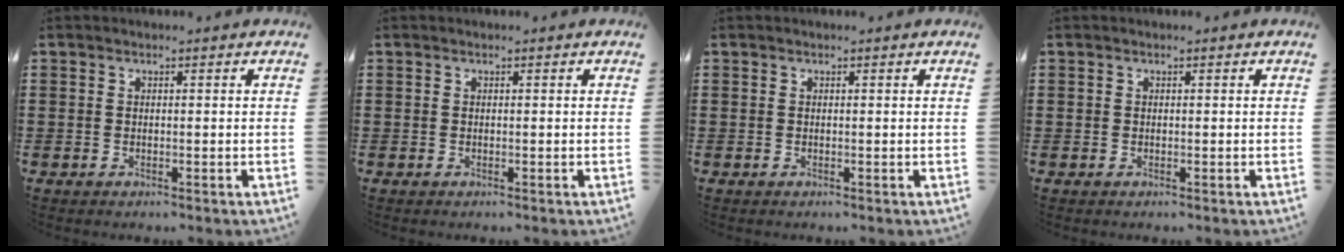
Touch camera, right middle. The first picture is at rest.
{"total": 0.0}
{"total": 0.0}
{"total": 0.0}